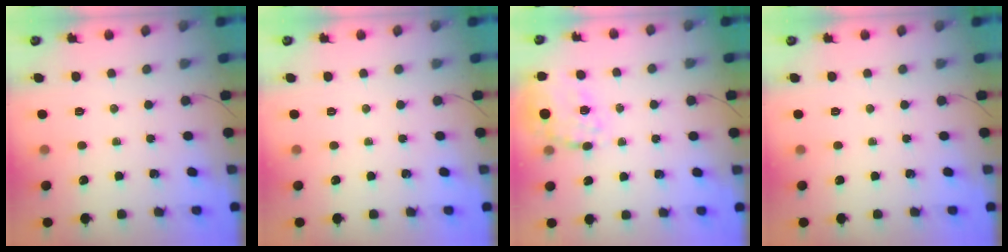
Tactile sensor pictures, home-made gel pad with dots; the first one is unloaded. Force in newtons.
{"total": 0.0}
{"total": 15.8, "press": 15.5, "slide": 2.7}
{"total": 0.0}